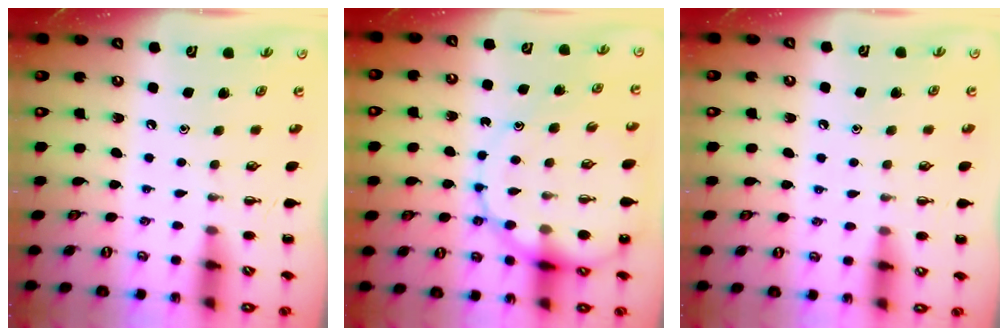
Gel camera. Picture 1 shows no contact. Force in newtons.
{"total": 15.0, "press": 14.5, "slide": 3.7}
{"total": 6.2, "press": 5.8, "slide": 2.3}